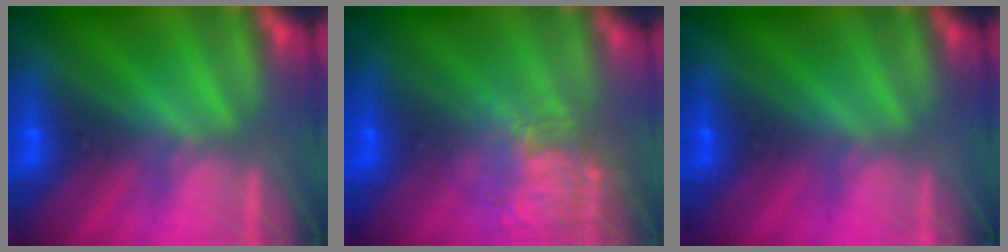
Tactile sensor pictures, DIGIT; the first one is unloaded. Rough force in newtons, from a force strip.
{"total": 7.6}
{"total": 2.4}